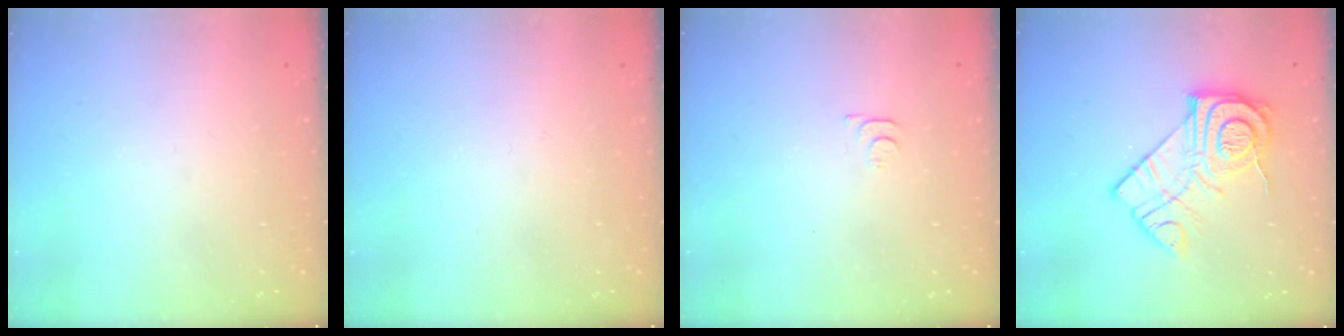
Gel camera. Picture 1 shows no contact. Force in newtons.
{"total": 2.6, "press": 2.5, "slide": 0.3}
{"total": 5.3, "press": 5.2, "slide": 0.6}
{"total": 14.1, "press": 14.1, "slide": 0.3}